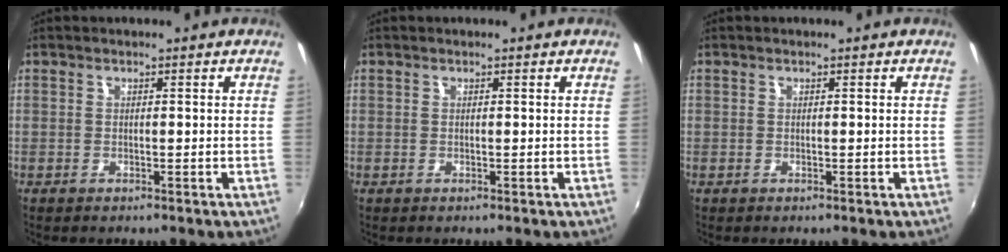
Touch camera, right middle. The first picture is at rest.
{"total": 0.0}
{"total": 0.0}